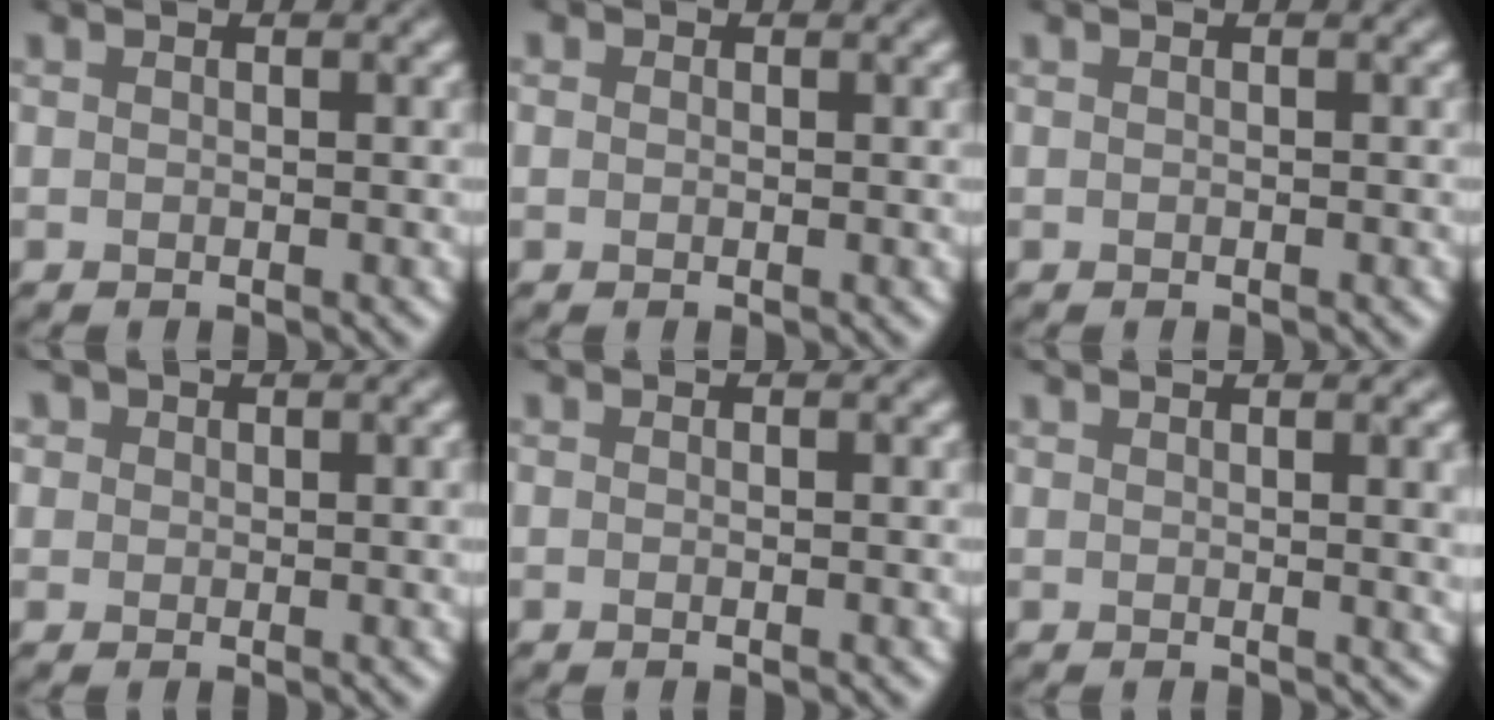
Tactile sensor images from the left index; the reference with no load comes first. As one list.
[{"total": 0.6, "force": [0.2, 0.5, 0.2], "torque": [-0.001, -0.003, 0.000]}, {"total": 0.0}, {"total": 2.1, "force": [0.9, 1.6, 1.0], "torque": [-0.016, 0.002, 0.011]}, {"total": 0.5, "force": [0.0, 0.1, 0.5], "torque": [-0.008, -0.002, -0.001]}, {"total": 4.8, "force": [2.0, 1.7, 4.0], "torque": [-0.029, 0.011, 0.025]}]